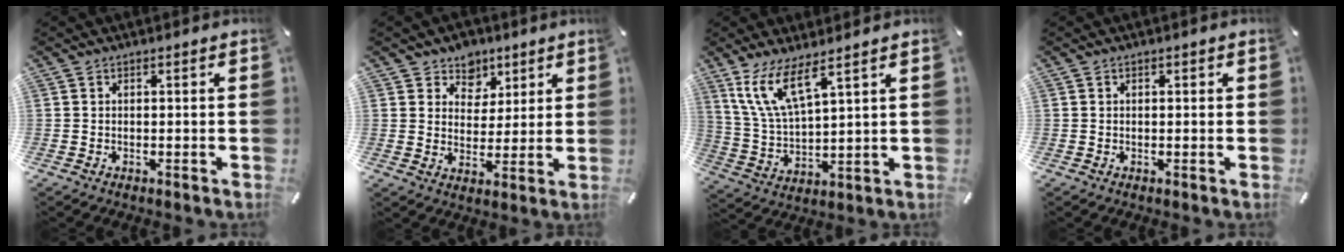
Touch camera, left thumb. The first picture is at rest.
{"total": 6.9, "force": [3.9, 5.6, 0.1], "torque": [-0.004, -0.035, 0.071]}
{"total": 11.2, "force": [7.5, 3.3, 7.6], "torque": [-0.182, -0.025, 0.136]}
{"total": 0.6, "force": [0.1, 0.5, 0.3], "torque": [-0.007, 0.003, 0.000]}